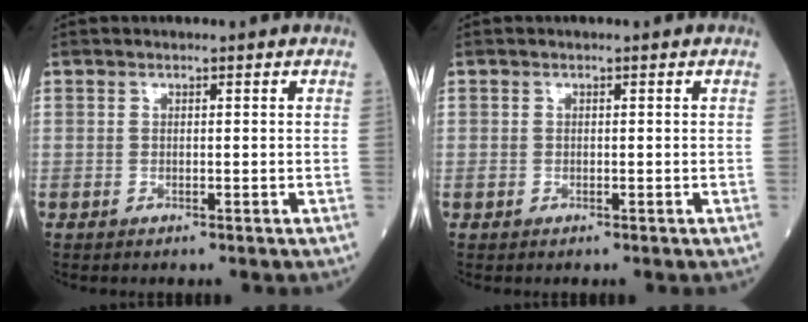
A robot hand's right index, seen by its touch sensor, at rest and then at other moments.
{"total": 0.6, "force": [-0.1, 0.4, 0.4], "torque": [-0.012, 0.000, -0.002]}